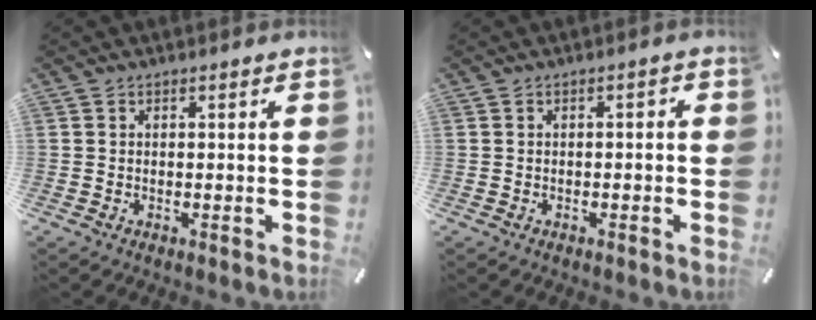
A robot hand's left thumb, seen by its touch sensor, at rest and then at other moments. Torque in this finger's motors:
{"motor_torque": [-0.29, -0.23, 0.03, 0.13, 0.04]}